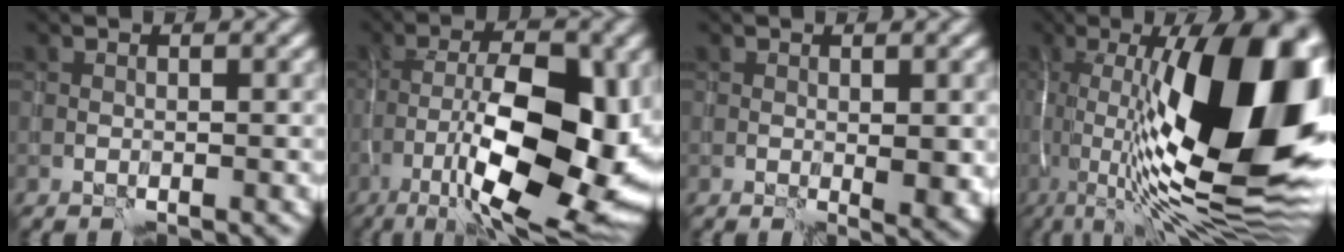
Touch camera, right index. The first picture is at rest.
{"total": 15.7, "force": [-3.8, 6.3, 13.9], "torque": [-0.218, 0.004, -0.064]}
{"total": 2.3, "force": [-0.2, 0.8, 2.2], "torque": [-0.027, -0.007, 0.000]}
{"total": 19.1, "force": [1.2, 6.3, 18.0], "torque": [-0.260, 0.028, 0.012]}